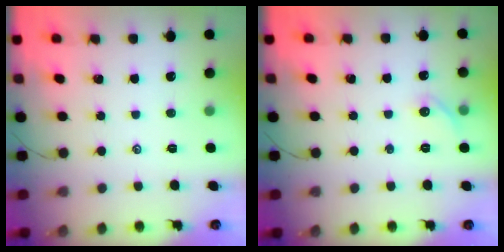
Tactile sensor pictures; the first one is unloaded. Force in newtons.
{"total": 5.2, "press": 5.0, "slide": 1.2}